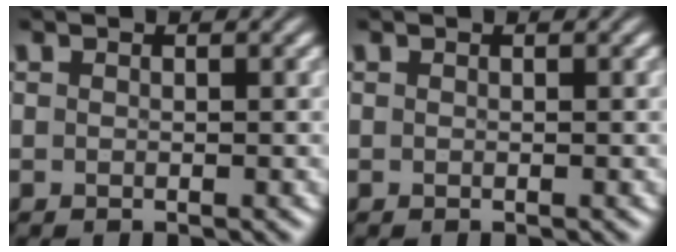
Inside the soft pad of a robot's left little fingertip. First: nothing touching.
{"total": 0.0}